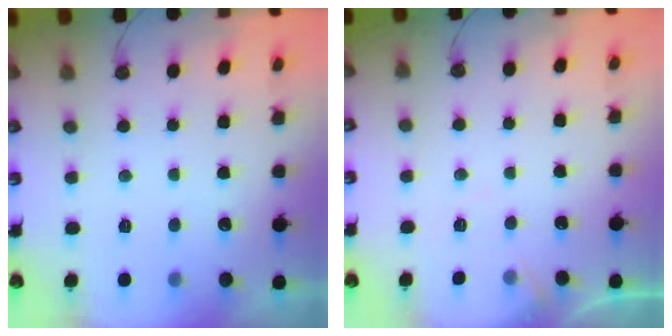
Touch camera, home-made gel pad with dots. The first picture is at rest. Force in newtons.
{"total": 4.4, "press": 4.3, "slide": 0.7}